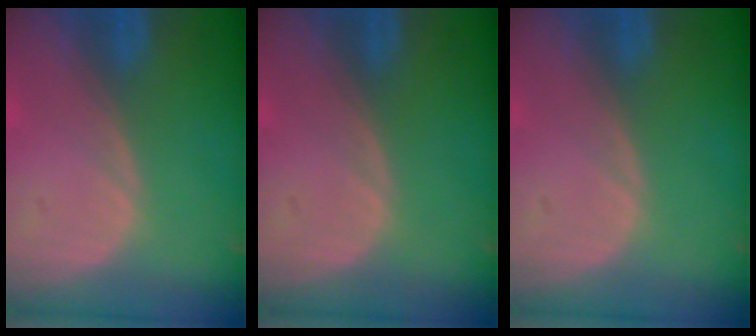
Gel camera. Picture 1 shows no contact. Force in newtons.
{"total": 0.0}
{"total": 0.0}